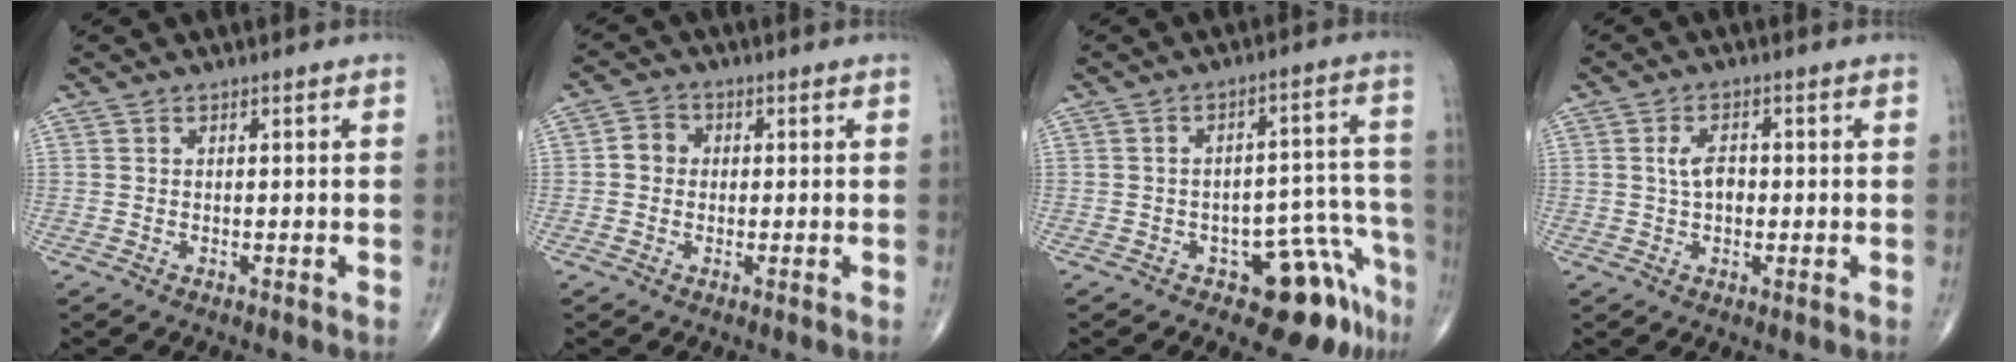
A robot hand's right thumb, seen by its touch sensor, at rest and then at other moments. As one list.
[{"total": 3.4, "force": [-0.1, 3.0, 1.5], "torque": [-0.010, 0.009, -0.010]}, {"total": 10.7, "force": [-7.1, 4.9, 6.3], "torque": [-0.024, 0.082, -0.092]}, {"total": 4.1, "force": [0.2, 2.5, 3.2], "torque": [-0.055, 0.006, -0.001]}]